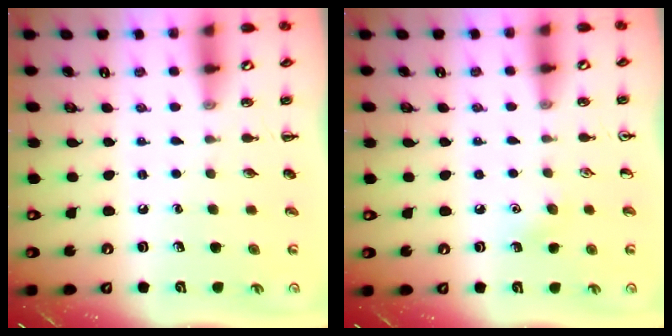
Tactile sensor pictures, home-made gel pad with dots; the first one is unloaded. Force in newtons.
{"total": 4.0, "press": 3.9, "slide": 1.1}